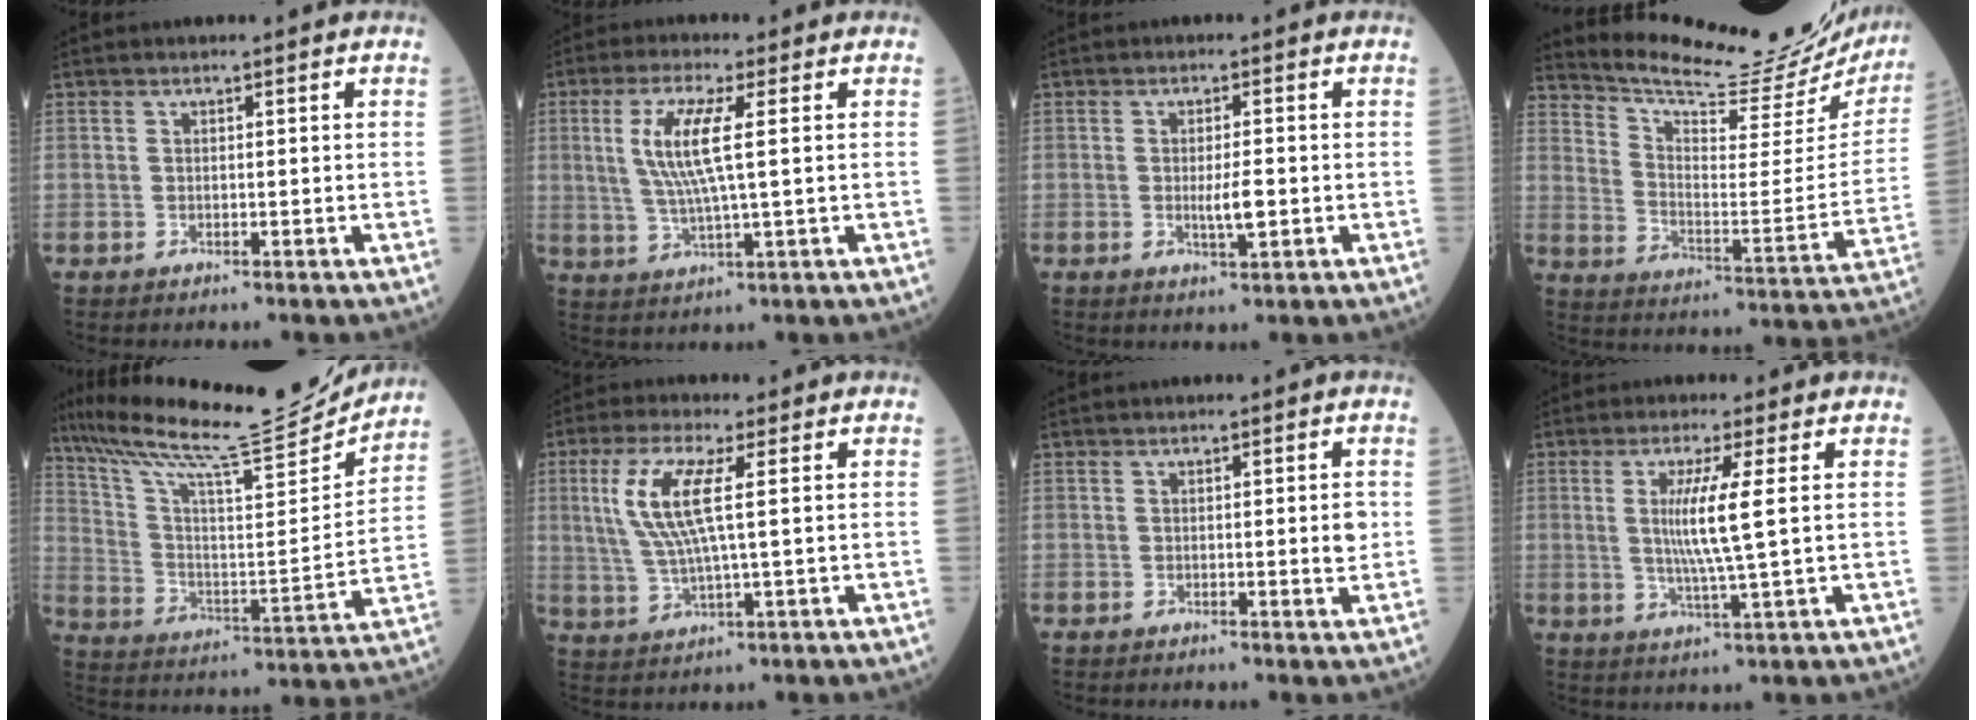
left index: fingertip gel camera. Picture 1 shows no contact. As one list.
[{"total": 7.8, "force": [1.5, 0.5, 7.6], "torque": [-0.172, -0.002, 0.027]}, {"total": 3.1, "force": [-0.7, 0.4, 3.0], "torque": [-0.055, -0.007, -0.011]}, {"total": 22.6, "force": [22.0, 2.3, 5.0], "torque": [-0.091, -0.094, 0.289]}, {"total": 21.8, "force": [20.0, 0.6, 8.8], "torque": [-0.166, -0.041, 0.308]}, {"total": 8.5, "force": [1.8, 1.0, 8.2], "torque": [-0.193, 0.002, 0.036]}, {"total": 1.8, "force": [-0.1, 0.1, 1.8], "torque": [-0.021, -0.004, -0.004]}, {"total": 6.7, "force": [0.9, -1.1, 6.6], "torque": [-0.131, -0.016, 0.016]}]